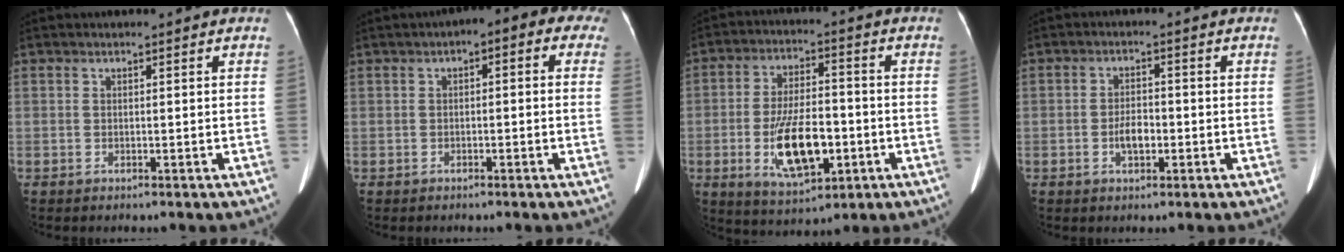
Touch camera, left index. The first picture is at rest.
{"total": 6.8, "force": [2.6, 2.9, 5.5], "torque": [-0.054, 0.035, 0.018]}
{"total": 11.9, "force": [-3.3, 4.8, 10.4], "torque": [-0.196, -0.005, -0.051]}
{"total": 3.3, "force": [-1.1, 1.6, 2.6], "torque": [-0.048, 0.002, -0.019]}